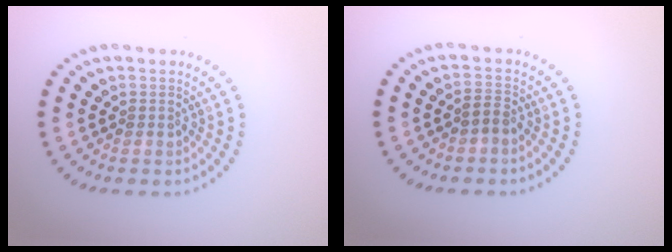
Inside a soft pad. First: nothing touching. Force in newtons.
{"total": 1.4, "press": 1.2, "slide": 0.8}